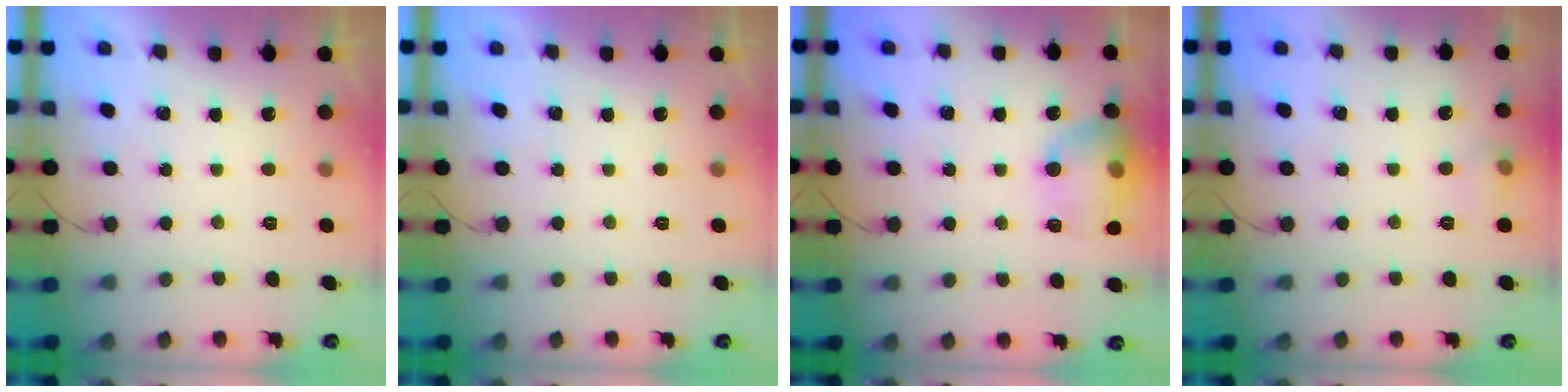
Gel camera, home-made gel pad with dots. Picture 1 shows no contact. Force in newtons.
{"total": 0.0}
{"total": 14.8, "press": 14.7, "slide": 1.7}
{"total": 5.5, "press": 4.9, "slide": 2.4}